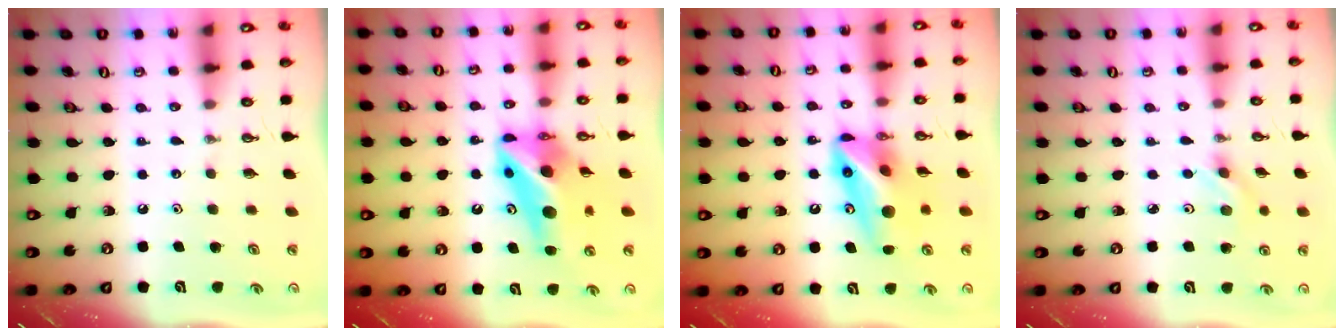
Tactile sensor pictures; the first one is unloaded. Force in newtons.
{"total": 14.7, "press": 14.6, "slide": 1.5}
{"total": 12.2, "press": 12.0, "slide": 2.1}
{"total": 2.6, "press": 2.3, "slide": 1.3}